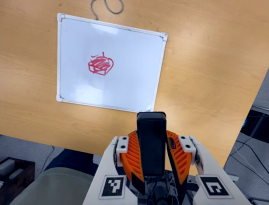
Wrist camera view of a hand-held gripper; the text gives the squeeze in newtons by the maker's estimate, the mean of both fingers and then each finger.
{"total": 9.9, "left": 8.2, "right": 11.5}